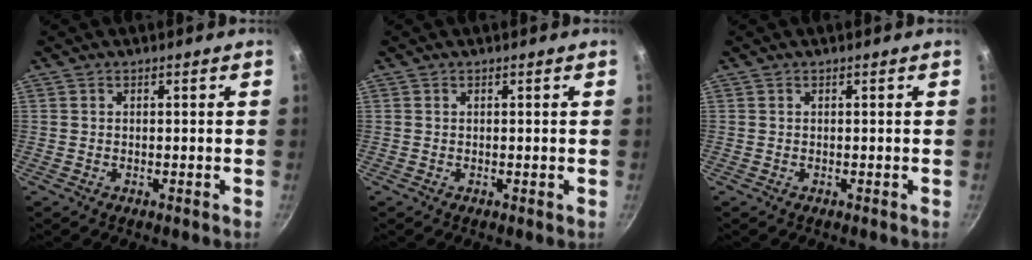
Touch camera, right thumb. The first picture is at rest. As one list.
[{"total": 0.0}, {"total": 0.0}]